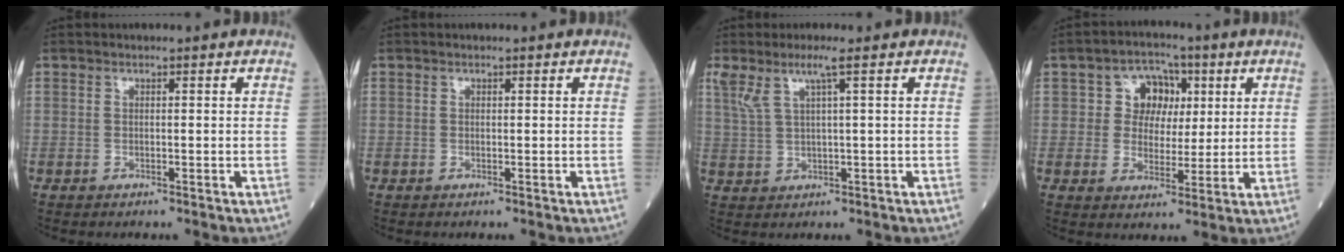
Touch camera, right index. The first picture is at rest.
{"total": 0.0}
{"total": 4.5, "force": [2.6, -0.1, 3.7], "torque": [-0.085, 0.010, 0.058]}
{"total": 6.6, "force": [1.8, 5.6, 3.0], "torque": [-0.044, 0.021, 0.033]}